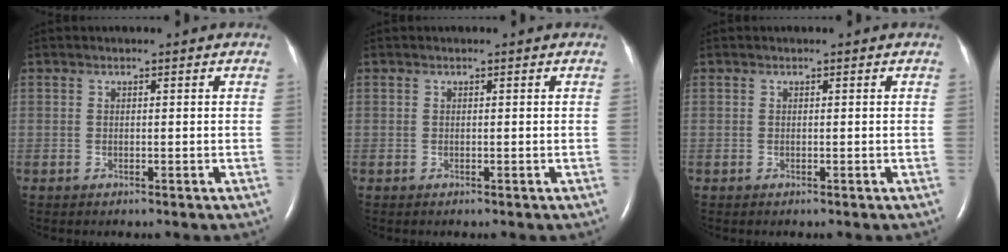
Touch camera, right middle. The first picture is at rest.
{"total": 0.0}
{"total": 0.0}